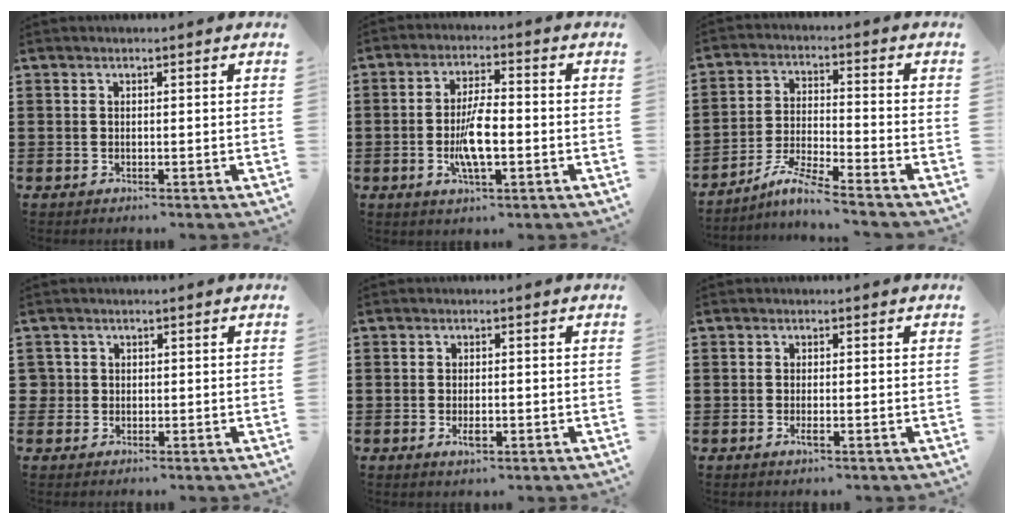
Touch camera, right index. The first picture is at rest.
{"total": 7.2, "force": [-1.5, 2.3, 6.7], "torque": [-0.141, -0.004, -0.033]}
{"total": 6.0, "force": [-5.2, -0.6, 2.9], "torque": [-0.069, -0.018, -0.104]}
{"total": 1.5, "force": [0.2, 1.5, 0.3], "torque": [-0.012, 0.009, 0.002]}
{"total": 2.3, "force": [-0.6, 0.8, 2.1], "torque": [-0.046, -0.004, -0.013]}
{"total": 1.3, "force": [-0.5, 0.2, 1.2], "torque": [-0.028, -0.007, -0.010]}